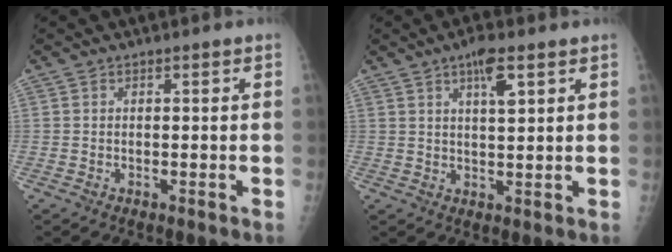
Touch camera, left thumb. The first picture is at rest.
{"total": 5.3, "force": [2.7, 1.4, 4.3], "torque": [-0.065, -0.008, 0.044]}